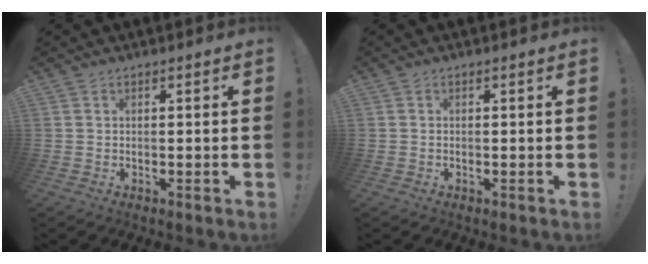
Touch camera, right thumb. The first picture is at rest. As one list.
[{"total": 0.0}]